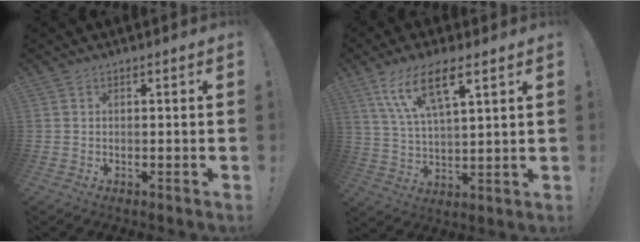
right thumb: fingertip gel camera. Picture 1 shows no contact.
{"total": 13.5, "force": [7.8, 4.4, 10.0], "torque": [-0.181, -0.022, 0.135]}